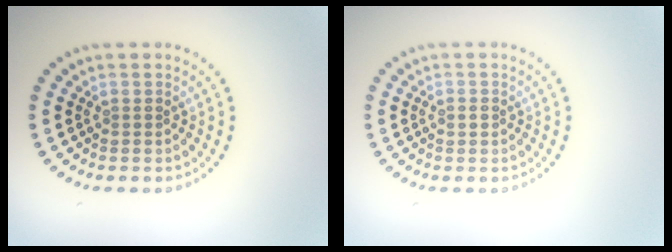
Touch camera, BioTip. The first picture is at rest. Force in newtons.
{"total": 1.0, "press": 1.0, "slide": 0.0}